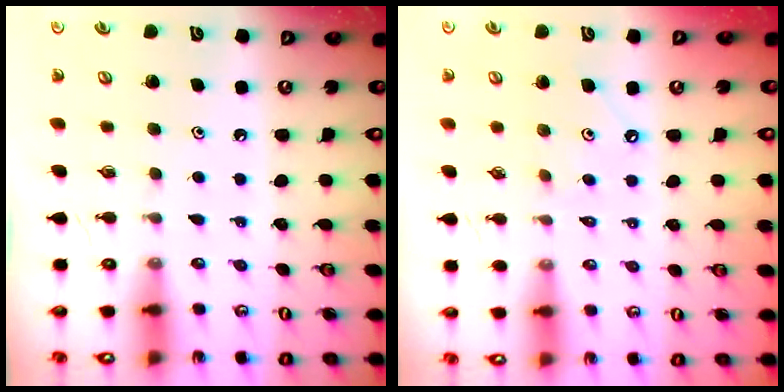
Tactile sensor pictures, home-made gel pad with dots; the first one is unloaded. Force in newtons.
{"total": 2.6, "press": 2.6, "slide": 0.2}